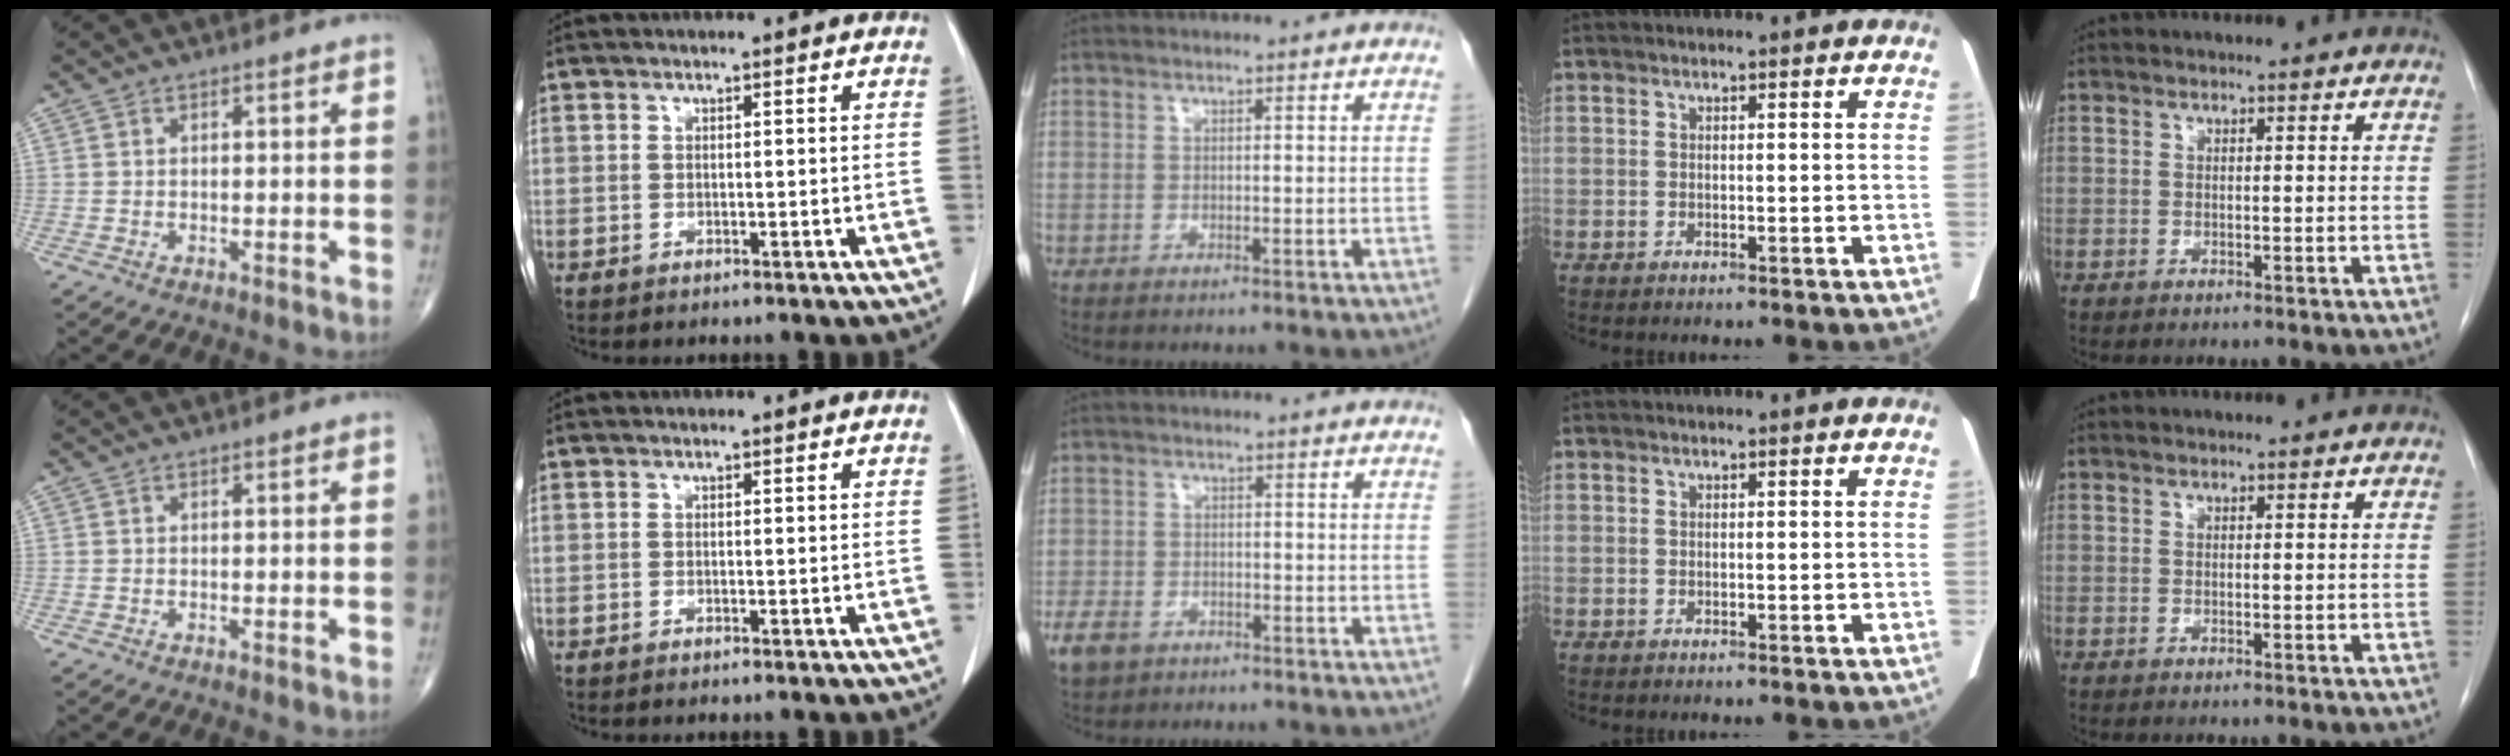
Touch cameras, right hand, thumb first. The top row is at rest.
{"middle": {"total": 5.0, "force": [-3.2, 3.3, 2.1], "torque": [-0.043, -0.002, -0.052]}}